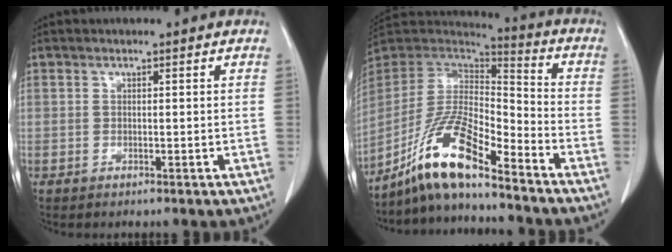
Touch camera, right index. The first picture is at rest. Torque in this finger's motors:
{"motor_torque": [-0.08, 0.10, -0.01, -0.08]}